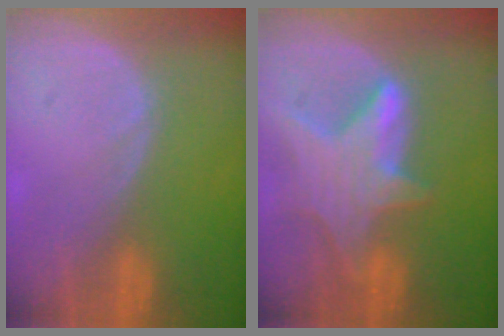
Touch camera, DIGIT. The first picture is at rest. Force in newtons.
{"total": 7.5, "press": 7.0, "slide": 2.9}